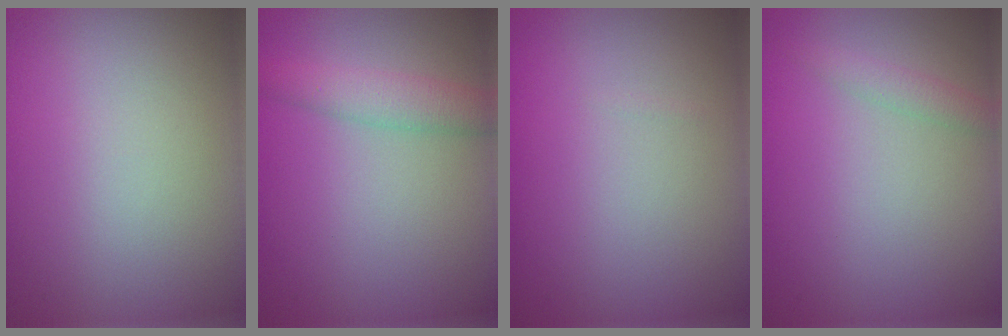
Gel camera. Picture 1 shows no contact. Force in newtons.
{"total": 2.8, "press": 2.8, "slide": 0.1}
{"total": 0.0}
{"total": 1.3, "press": 1.3, "slide": 0.1}